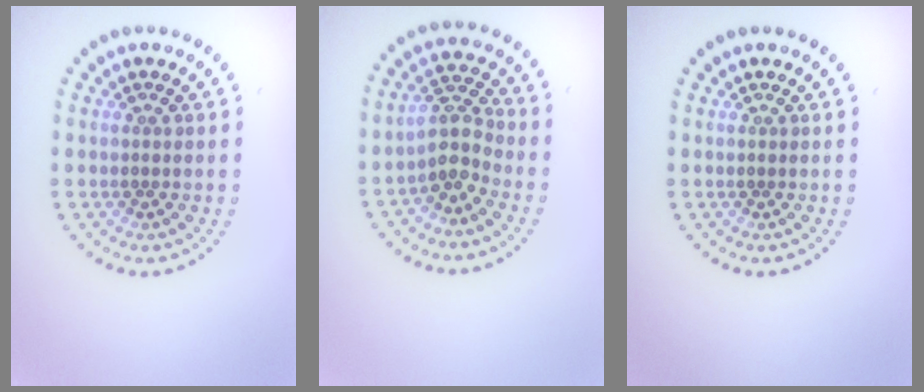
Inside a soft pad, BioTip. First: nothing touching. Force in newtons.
{"total": 2.9, "press": 2.3, "slide": 1.8}
{"total": 0.0}